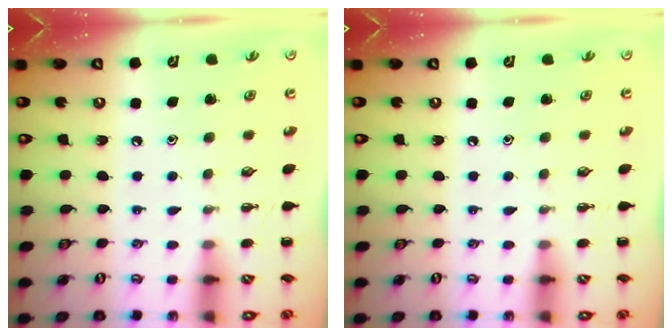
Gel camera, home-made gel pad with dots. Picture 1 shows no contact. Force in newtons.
{"total": 0.0}